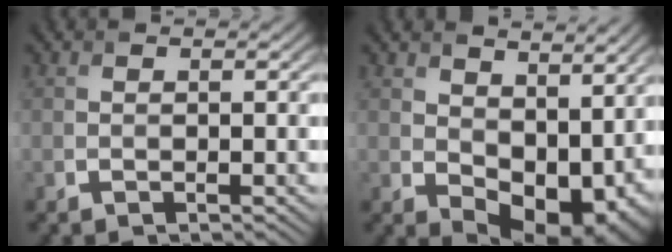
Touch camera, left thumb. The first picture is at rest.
{"total": 10.4, "force": [2.7, 6.6, 7.5], "torque": [-0.127, -0.026, 0.068]}